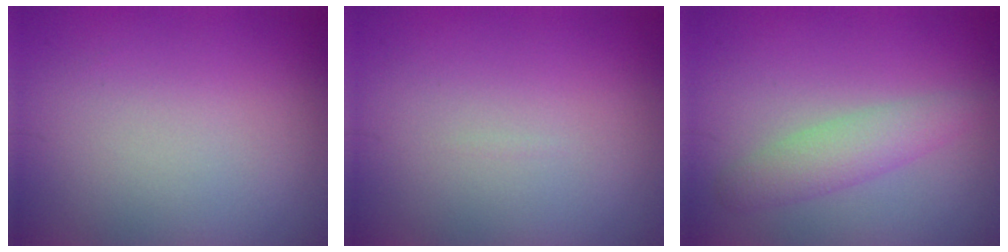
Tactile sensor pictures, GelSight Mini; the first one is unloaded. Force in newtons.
{"total": 0.0}
{"total": 2.8, "press": 2.8, "slide": 0.0}